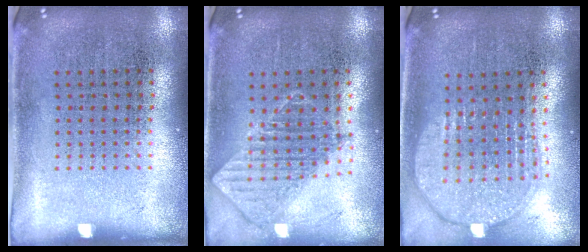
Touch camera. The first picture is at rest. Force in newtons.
{"total": 1.0, "press": 1.0, "slide": 0.2}
{"total": 2.0, "press": 1.6, "slide": 1.1}